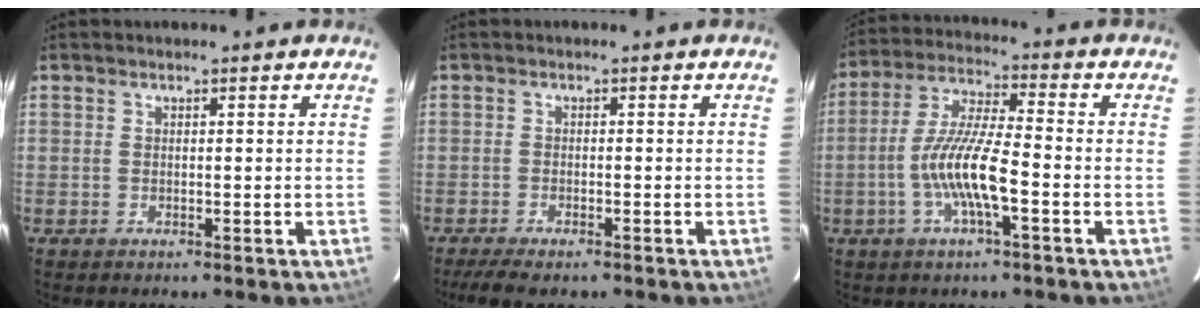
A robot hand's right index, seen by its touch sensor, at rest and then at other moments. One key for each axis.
{"total": 6.0, "fx": -4.8, "fy": 1.4, "fz": 3.3, "tx": -0.082, "ty": -0.022, "tz": -0.082}
{"total": 10.9, "fx": -3.6, "fy": 1.5, "fz": 10.2, "tx": -0.212, "ty": 0.001, "tz": -0.069}